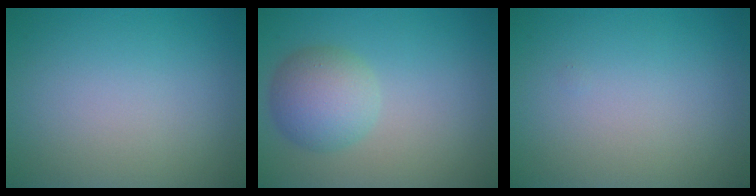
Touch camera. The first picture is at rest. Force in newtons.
{"total": 4.2, "press": 4.2, "slide": 0.4}
{"total": 0.0}